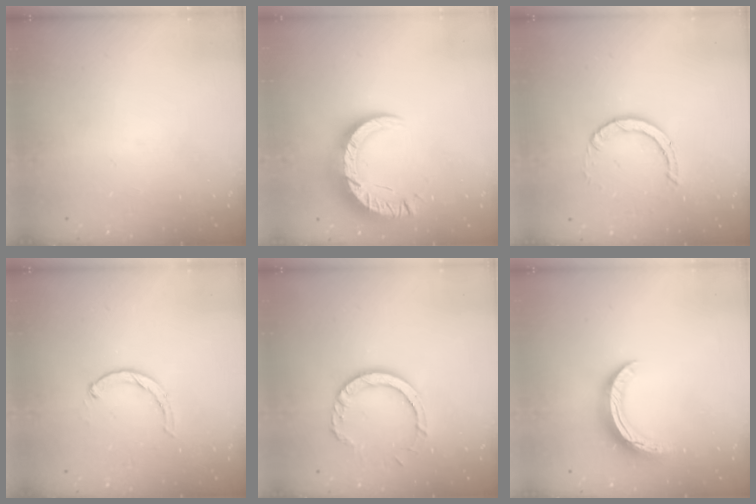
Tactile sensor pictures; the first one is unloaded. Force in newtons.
{"total": 12.6, "press": 12.5, "slide": 1.3}
{"total": 2.9, "press": 2.9, "slide": 0.2}
{"total": 1.9, "press": 1.9, "slide": 0.3}
{"total": 8.9, "press": 8.8, "slide": 1.2}
{"total": 10.1, "press": 10.1, "slide": 0.5}